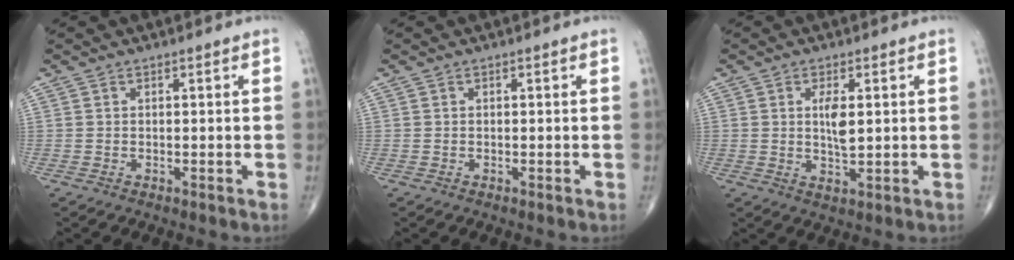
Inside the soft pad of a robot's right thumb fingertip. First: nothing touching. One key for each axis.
{"total": 0.0}
{"total": 4.8, "fx": 0.8, "fy": 1.8, "fz": 4.4, "tx": -0.073, "ty": -0.009, "tz": 0.018}